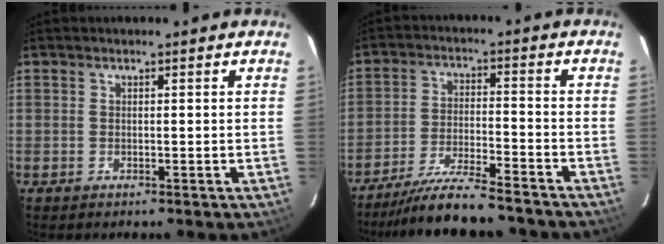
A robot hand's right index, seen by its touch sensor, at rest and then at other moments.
{"total": 14.1, "force": [-12.9, 1.1, 5.6], "torque": [-0.124, -0.024, -0.213]}